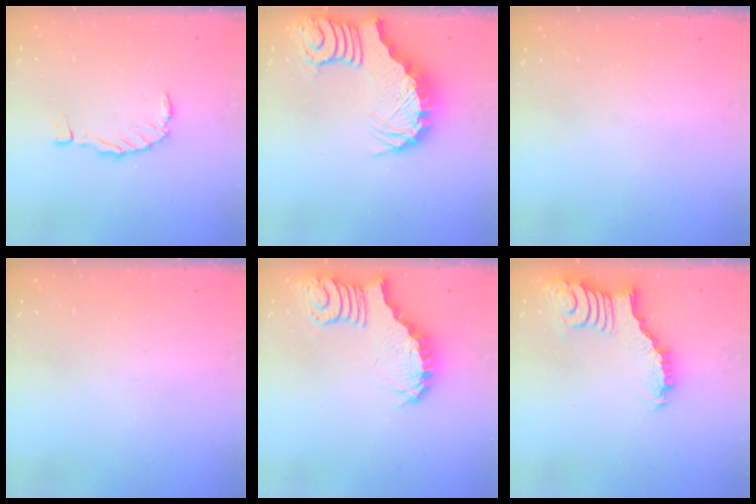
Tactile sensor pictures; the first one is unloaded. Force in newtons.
{"total": 3.7, "press": 3.6, "slide": 0.8}
{"total": 0.0}
{"total": 0.0}
{"total": 3.9, "press": 3.9, "slide": 0.5}
{"total": 4.7, "press": 4.6, "slide": 0.4}